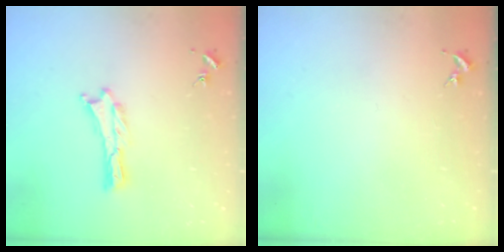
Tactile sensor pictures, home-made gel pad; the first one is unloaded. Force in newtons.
{"total": 0.0}